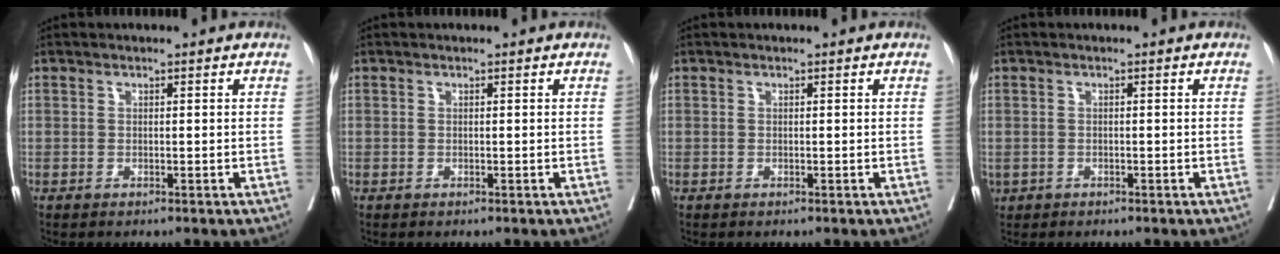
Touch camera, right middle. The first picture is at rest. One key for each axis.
{"total": 0.0}
{"total": 0.0}
{"total": 1.7, "fx": -0.8, "fy": 1.3, "fz": 0.6, "tx": -0.016, "ty": -0.001, "tz": -0.009}